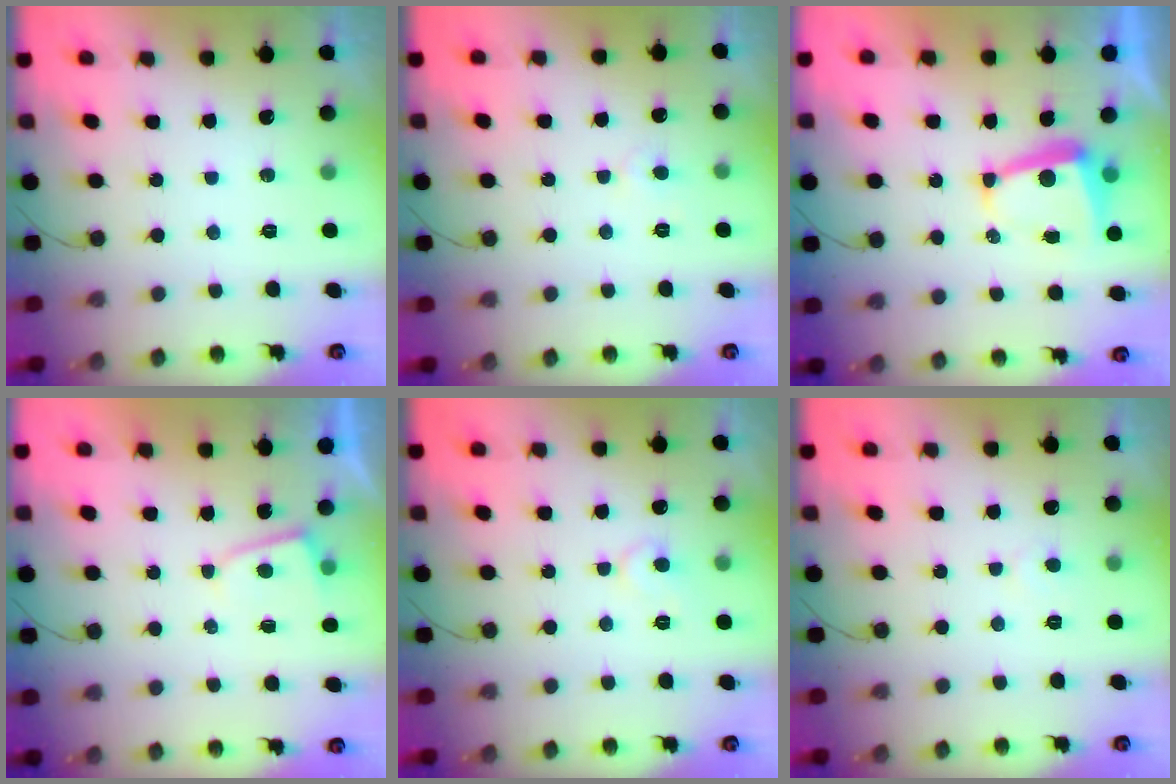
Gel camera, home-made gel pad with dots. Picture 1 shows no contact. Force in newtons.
{"total": 3.3, "press": 3.3, "slide": 0.3}
{"total": 5.6, "press": 5.6, "slide": 0.5}
{"total": 2.2, "press": 2.2, "slide": 0.3}
{"total": 6.9, "press": 6.9, "slide": 0.5}
{"total": 2.4, "press": 2.4, "slide": 0.2}